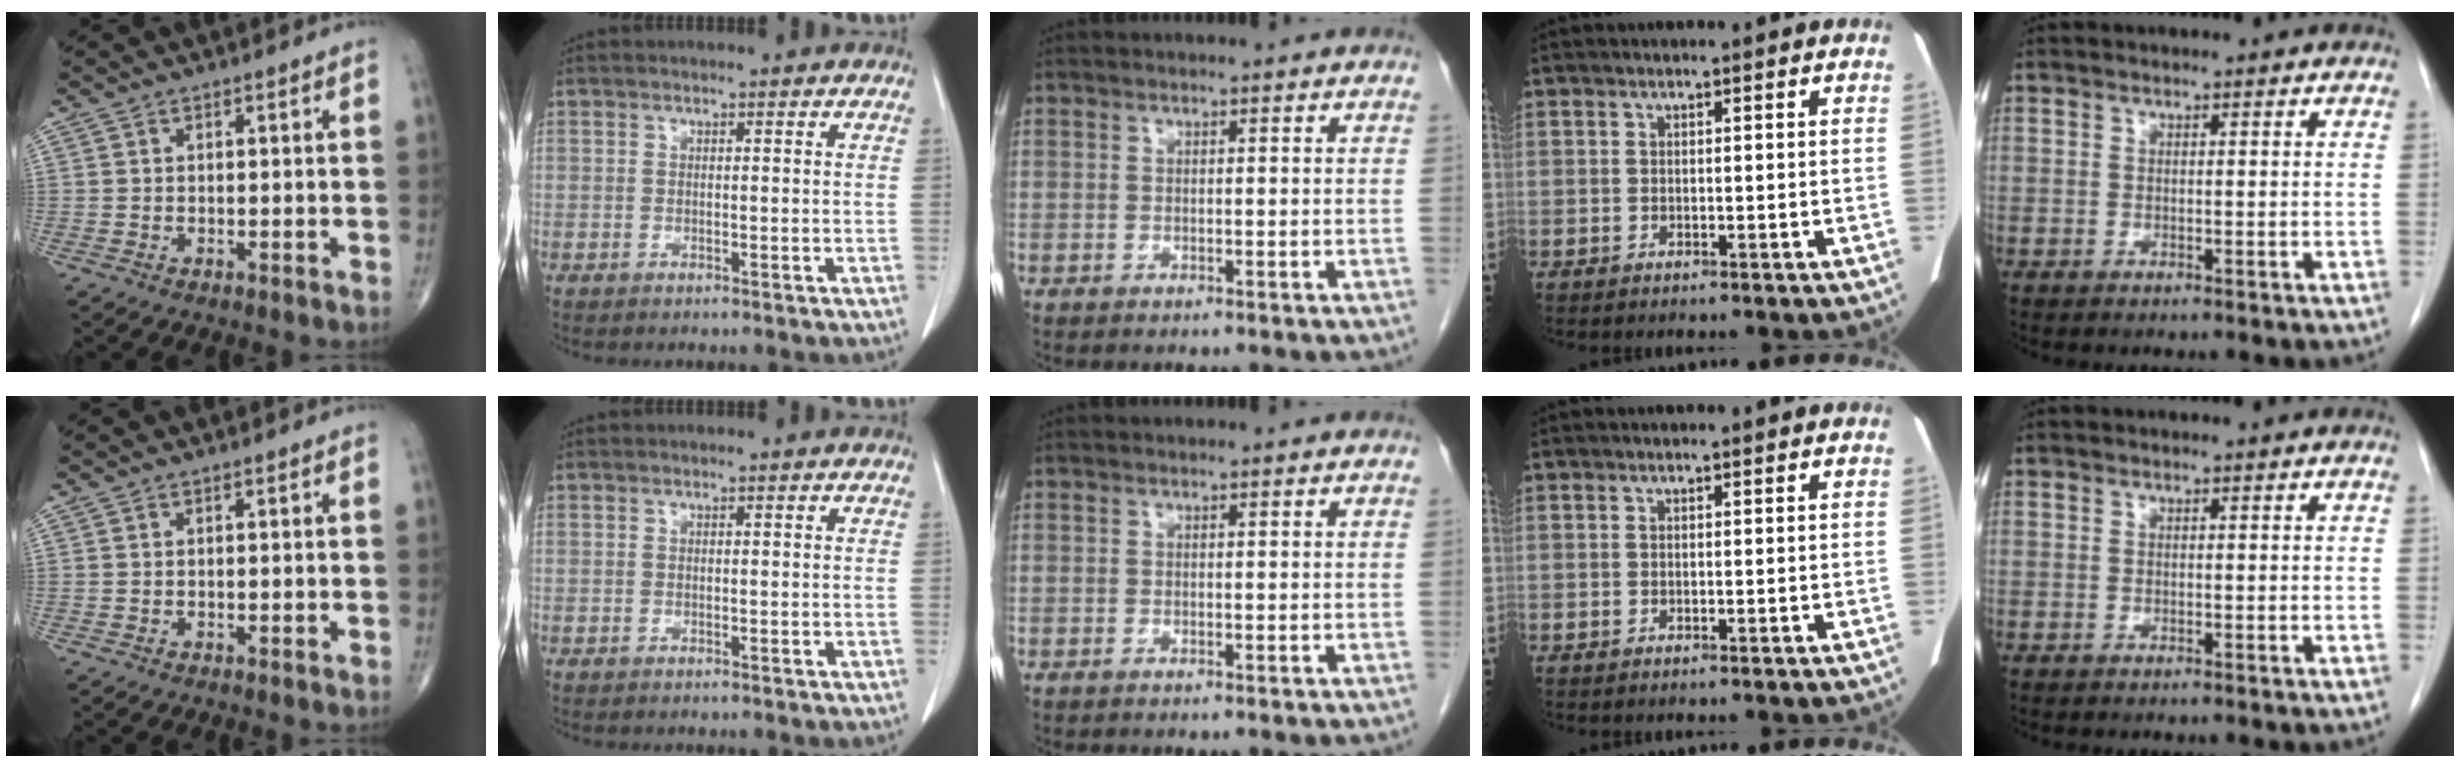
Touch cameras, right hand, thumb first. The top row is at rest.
{}